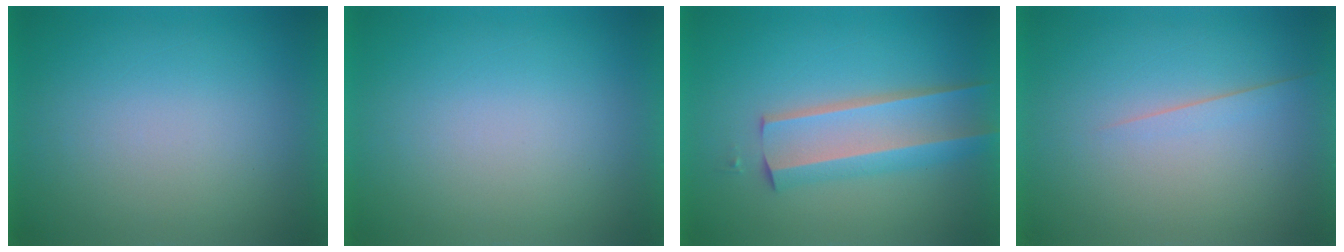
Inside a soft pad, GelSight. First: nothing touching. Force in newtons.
{"total": 1.2}
{"total": 4.1}
{"total": 1.4}